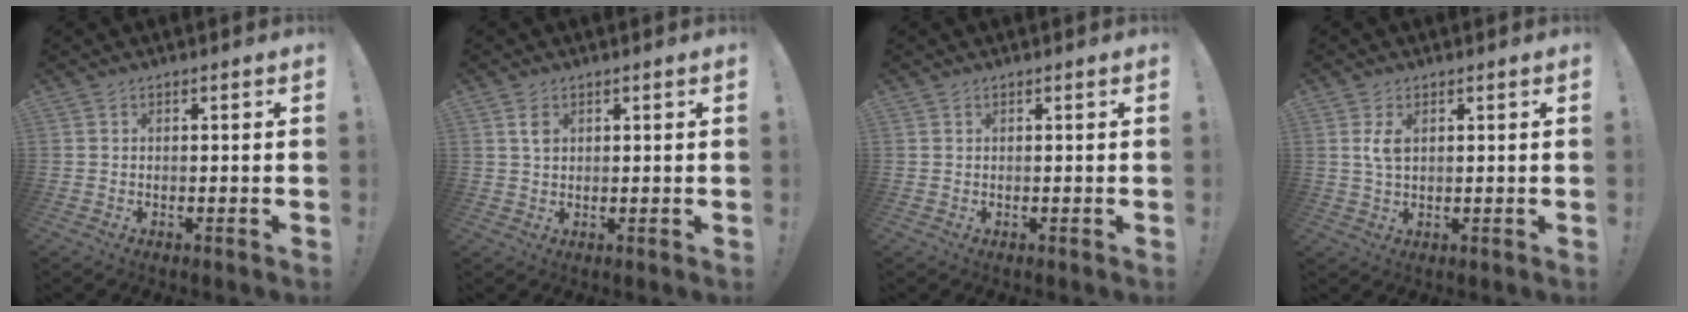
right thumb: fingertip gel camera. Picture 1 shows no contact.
{"total": 2.9, "force": [1.1, 1.8, 1.9], "torque": [-0.025, -0.002, 0.017]}
{"total": 0.0}
{"total": 4.3, "force": [1.3, 2.2, 3.4], "torque": [-0.061, -0.007, 0.020]}